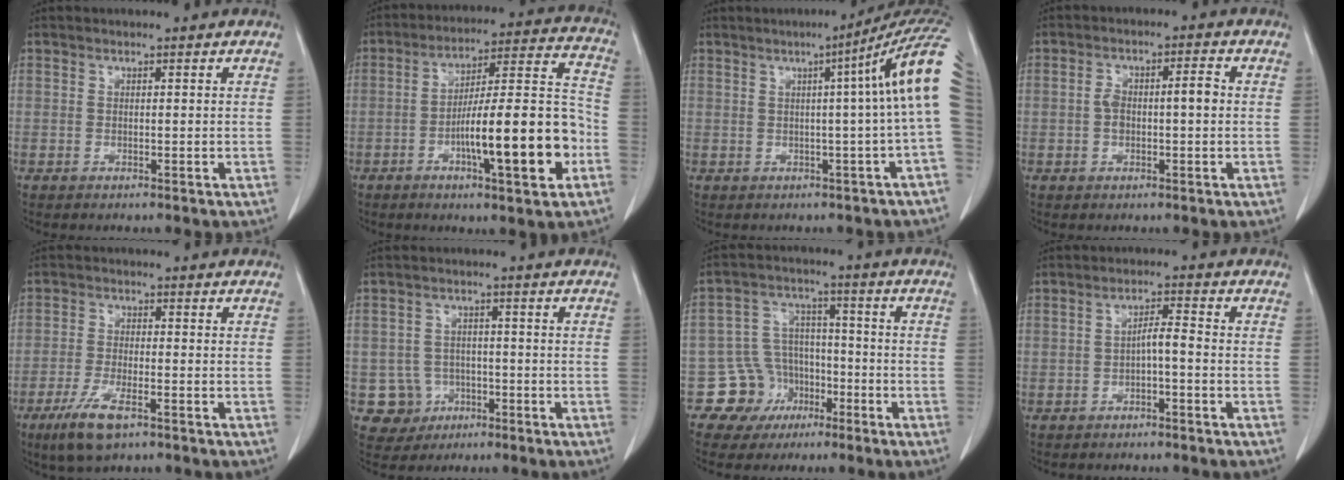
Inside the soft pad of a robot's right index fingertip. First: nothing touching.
{"total": 17.5, "force": [-5.5, 2.3, 16.4], "torque": [-0.257, 0.014, -0.081]}
{"total": 10.5, "force": [2.2, -1.8, 10.1], "torque": [-0.107, 0.030, 0.020]}
{"total": 5.0, "force": [-0.1, 1.8, 4.7], "torque": [-0.095, 0.024, -0.002]}
{"total": 6.7, "force": [-4.0, 1.6, 5.2], "torque": [-0.108, -0.014, -0.068]}
{"total": 5.1, "force": [-1.6, 4.9, 0.1], "torque": [0.005, 0.012, -0.019]}
{"total": 8.2, "force": [-4.1, 7.1, 0.3], "torque": [0.009, 0.031, -0.059]}
{"total": 2.9, "force": [-1.0, 0.4, 2.6], "torque": [-0.045, 0.009, -0.018]}